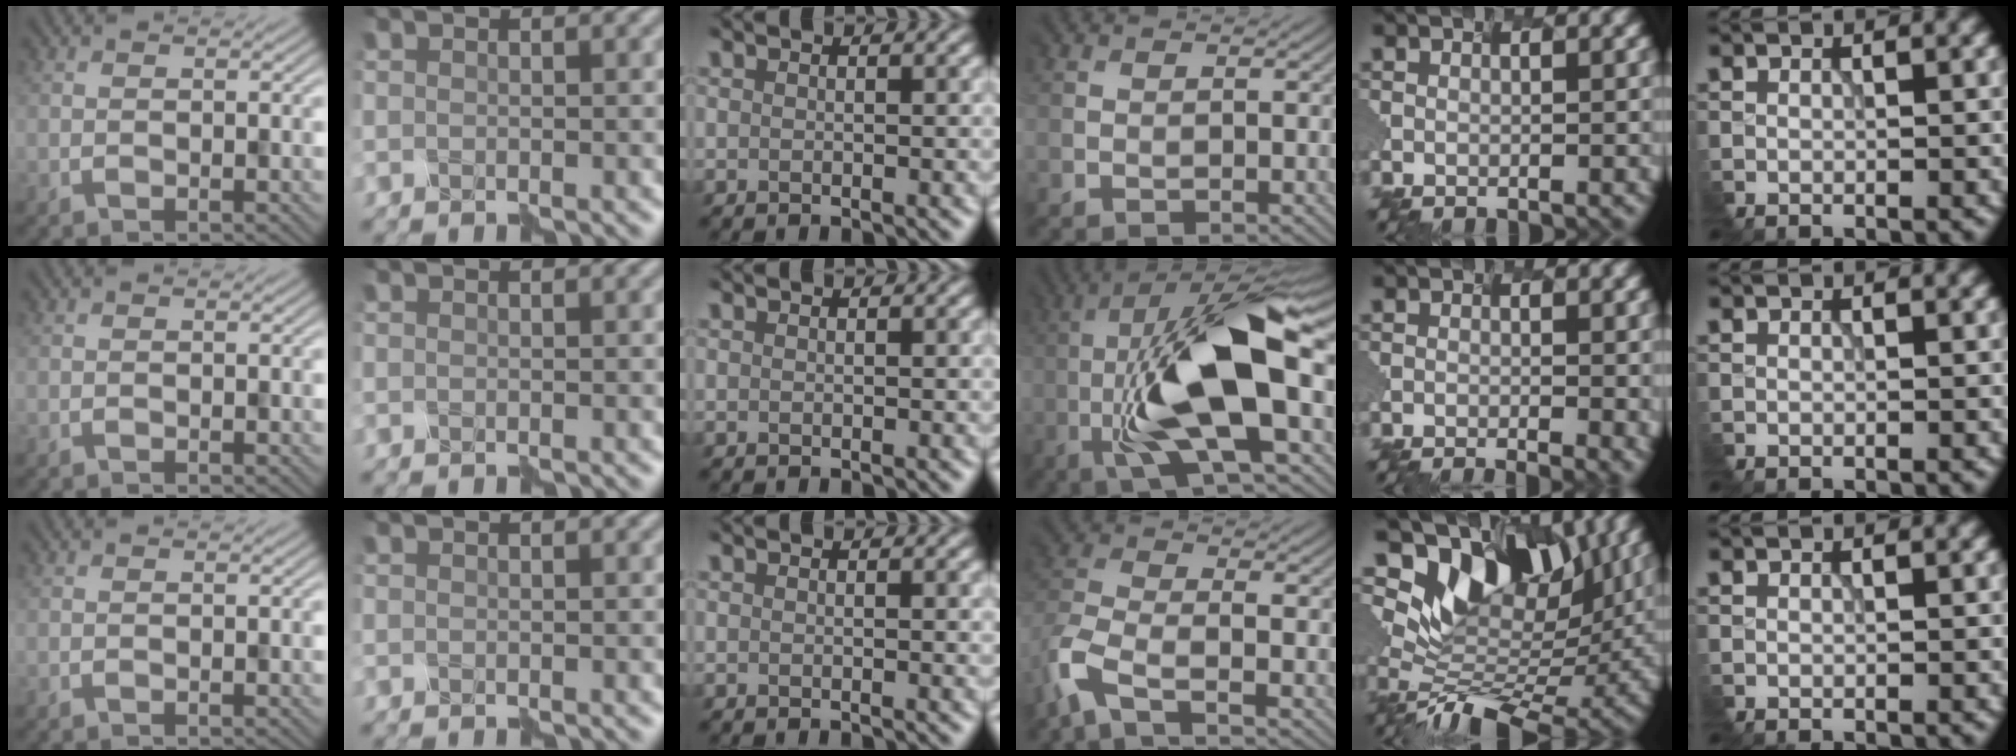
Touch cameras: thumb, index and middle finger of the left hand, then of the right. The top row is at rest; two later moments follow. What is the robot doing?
{"motion": "assemble", "object": "spray bottle"}